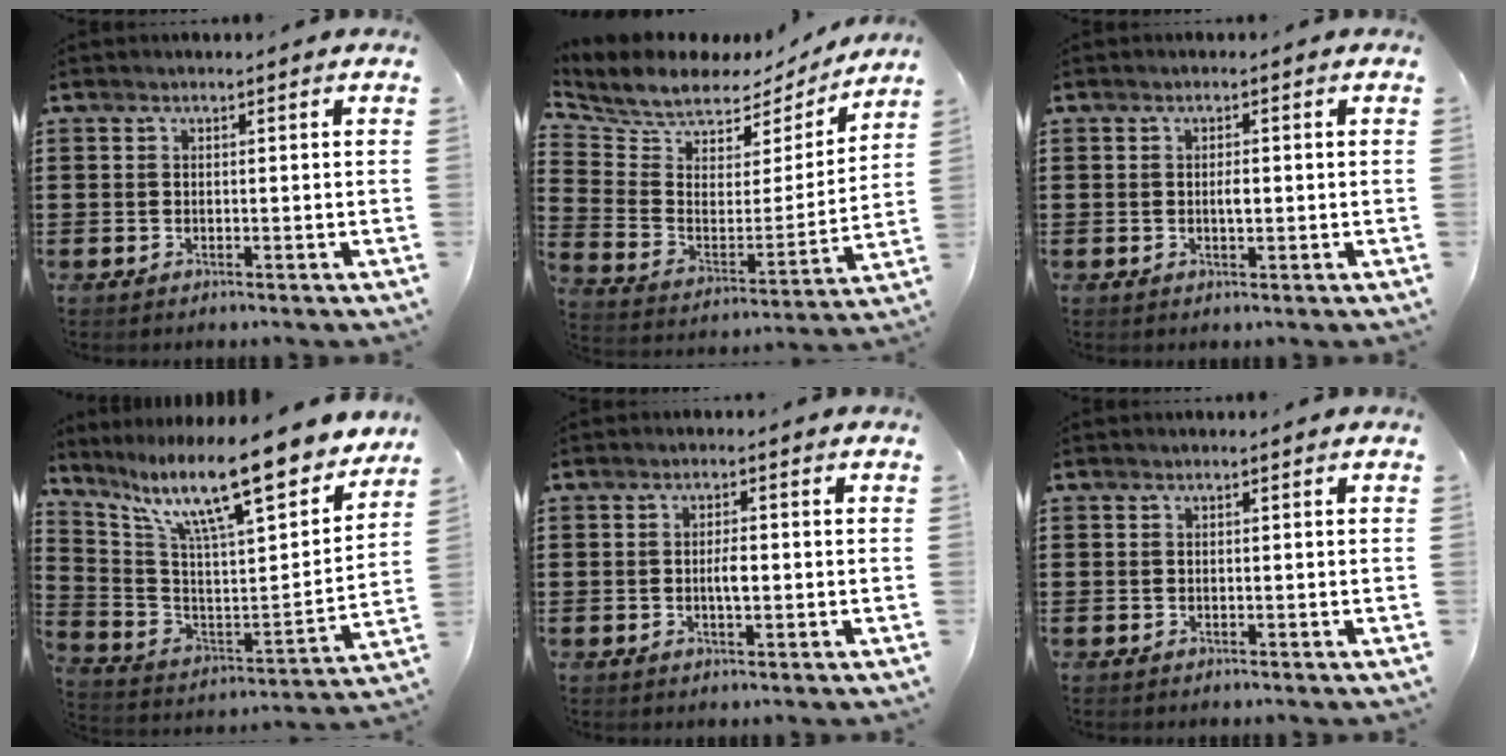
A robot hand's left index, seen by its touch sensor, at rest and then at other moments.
{"total": 6.6, "force": [6.1, 2.5, 0.9], "torque": [-0.060, -0.049, 0.105]}
{"total": 1.7, "force": [0.0, 0.5, 1.6], "torque": [-0.031, 0.000, -0.001]}
{"total": 13.3, "force": [10.2, 1.6, 8.4], "torque": [-0.175, -0.078, 0.165]}
{"total": 2.7, "force": [-0.2, 0.8, 2.5], "torque": [-0.048, 0.001, -0.005]}
{"total": 0.0}